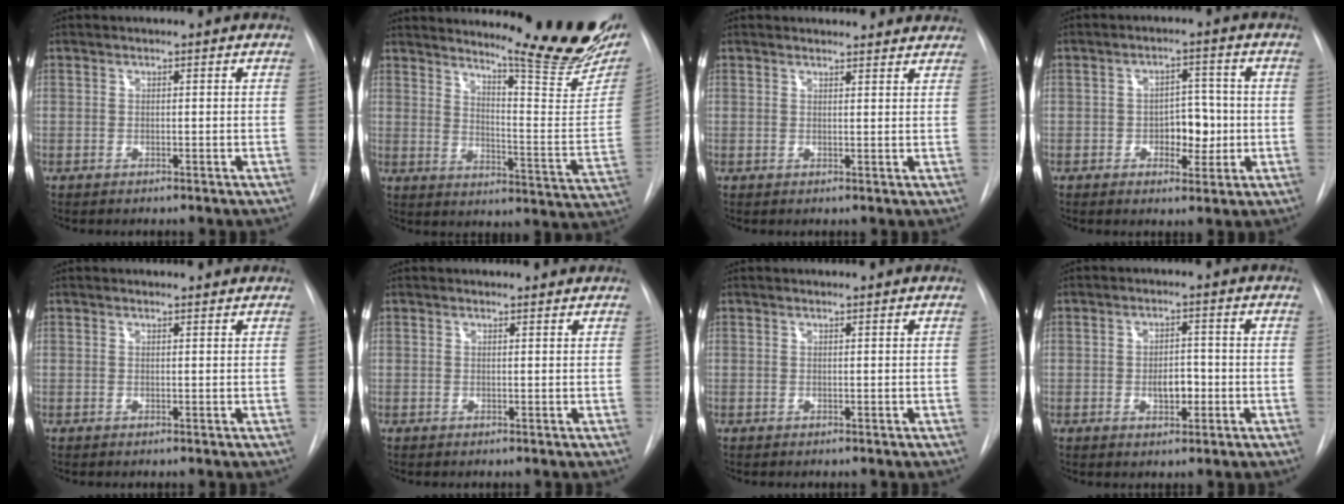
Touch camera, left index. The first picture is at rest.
{"total": 21.6, "force": [18.0, 2.0, 11.7], "torque": [-0.165, -0.102, 0.224]}
{"total": 8.1, "force": [7.7, 2.0, 1.1], "torque": [0.010, 0.004, 0.066]}
{"total": 5.4, "force": [-1.3, 3.2, 4.1], "torque": [-0.050, 0.006, -0.015]}
{"total": 2.1, "force": [2.0, 0.4, 0.2], "torque": [-0.008, 0.001, 0.019]}
{"total": 2.4, "force": [2.4, 0.5, 0.2], "torque": [-0.008, 0.002, 0.022]}
{"total": 0.6, "force": [0.6, -0.1, 0.0], "torque": [-0.006, 0.003, 0.010]}
{"total": 3.6, "force": [-1.2, 1.9, 2.8], "torque": [-0.040, -0.001, -0.013]}